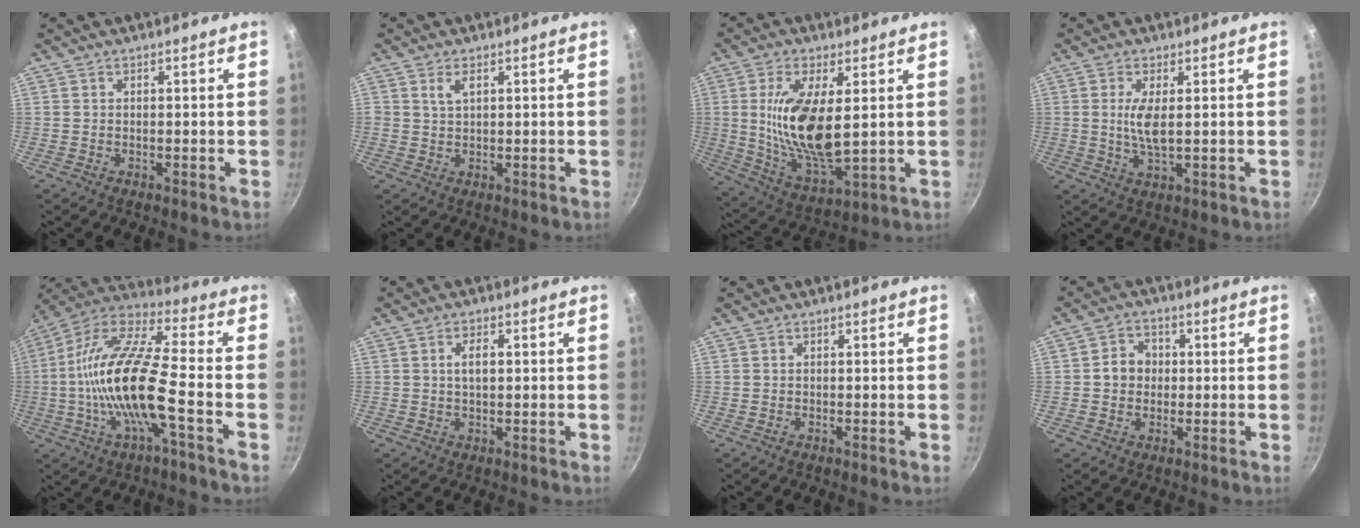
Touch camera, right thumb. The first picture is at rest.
{"total": 2.3, "force": [1.1, 1.2, 1.6], "torque": [-0.028, -0.005, 0.020]}
{"total": 16.0, "force": [2.3, 6.4, 14.5], "torque": [-0.273, -0.023, 0.051]}
{"total": 4.9, "force": [0.7, 1.4, 4.7], "torque": [-0.101, -0.006, 0.014]}
{"total": 19.1, "force": [-3.8, 4.9, 18.0], "torque": [-0.344, 0.041, -0.091]}
{"total": 3.3, "force": [0.4, 1.7, 2.8], "torque": [-0.042, 0.008, 0.005]}
{"total": 0.0}
{"total": 5.2, "force": [0.1, 4.6, 2.4], "torque": [-0.011, 0.011, -0.007]}